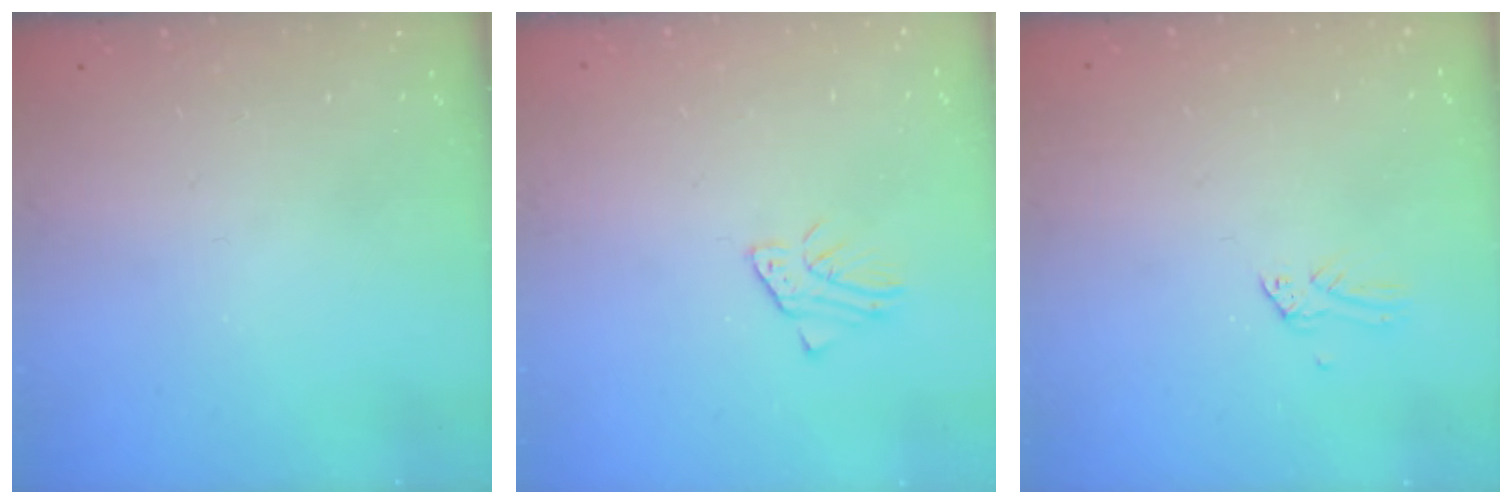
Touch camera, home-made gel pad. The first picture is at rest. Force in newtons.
{"total": 1.6, "press": 1.6, "slide": 0.2}
{"total": 0.0}